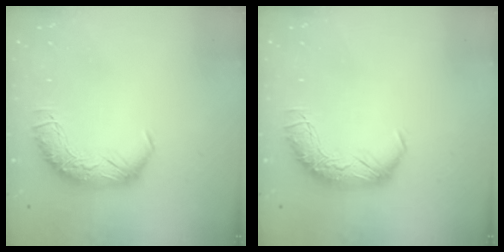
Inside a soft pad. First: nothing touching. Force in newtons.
{"total": 0.0}